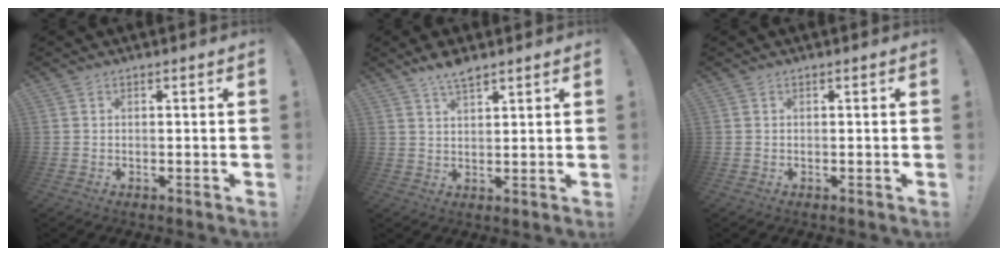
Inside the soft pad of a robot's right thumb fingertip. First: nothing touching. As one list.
[{"total": 5.2, "force": [4.2, 1.2, 2.8], "torque": [-0.040, -0.028, 0.073]}, {"total": 0.0}]